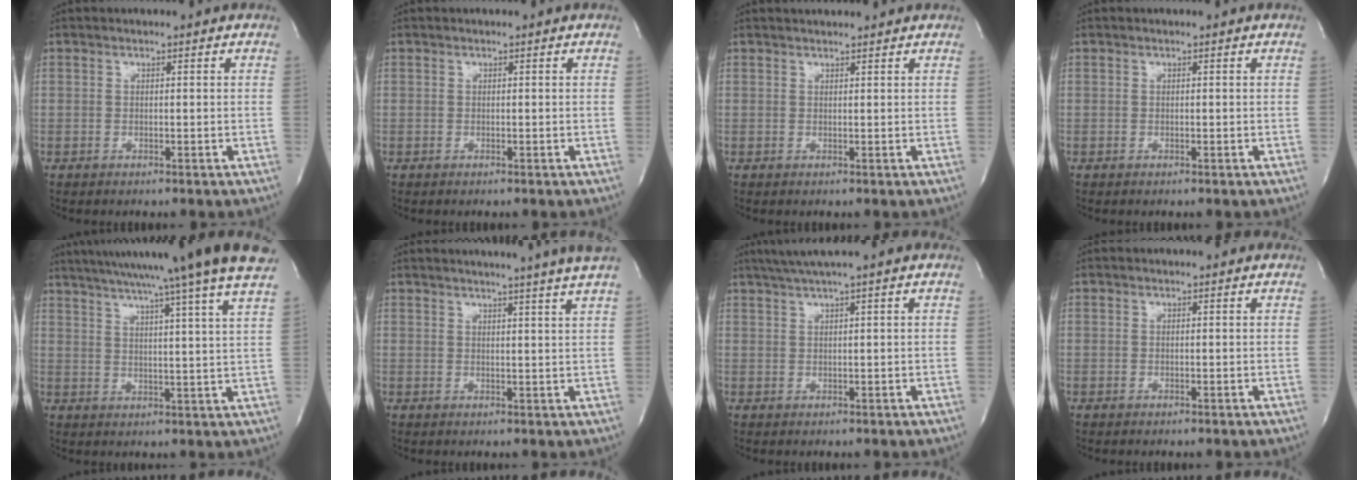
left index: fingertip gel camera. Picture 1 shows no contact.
{"total": 0.0}
{"total": 3.4, "force": [3.3, 0.3, 0.9], "torque": [-0.016, 0.022, 0.045]}
{"total": 0.0}
{"total": 22.0, "force": [18.4, -1.7, 12.0], "torque": [-0.204, -0.017, 0.242]}
{"total": 10.8, "force": [9.2, -1.8, 5.3], "torque": [-0.078, -0.018, 0.097]}
{"total": 3.6, "force": [2.5, -1.1, 2.3], "torque": [-0.047, 0.010, 0.051]}
{"total": 0.0}